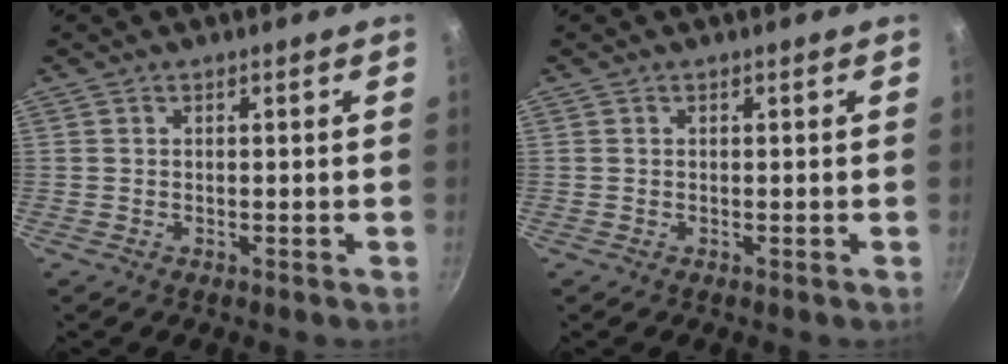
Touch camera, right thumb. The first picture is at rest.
{"total": 0.0}